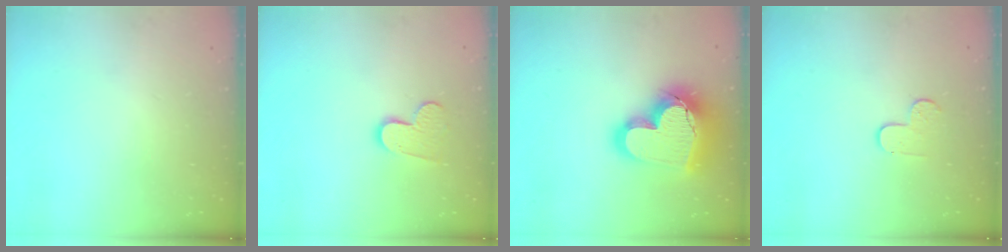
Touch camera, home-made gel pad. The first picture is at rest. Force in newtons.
{"total": 8.5, "press": 8.5, "slide": 0.5}
{"total": 21.8, "press": 21.7, "slide": 1.8}
{"total": 3.7, "press": 3.6, "slide": 0.4}